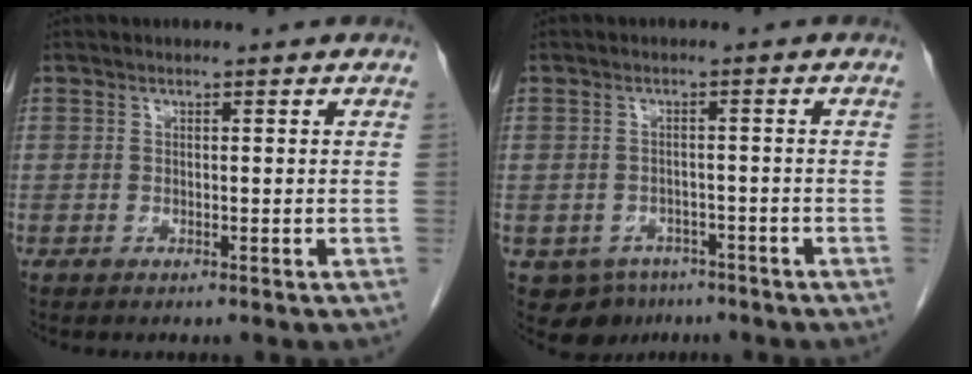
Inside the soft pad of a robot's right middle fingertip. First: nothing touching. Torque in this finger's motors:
{"motor_torque": [0.46, -0.31, -0.03, -0.01]}